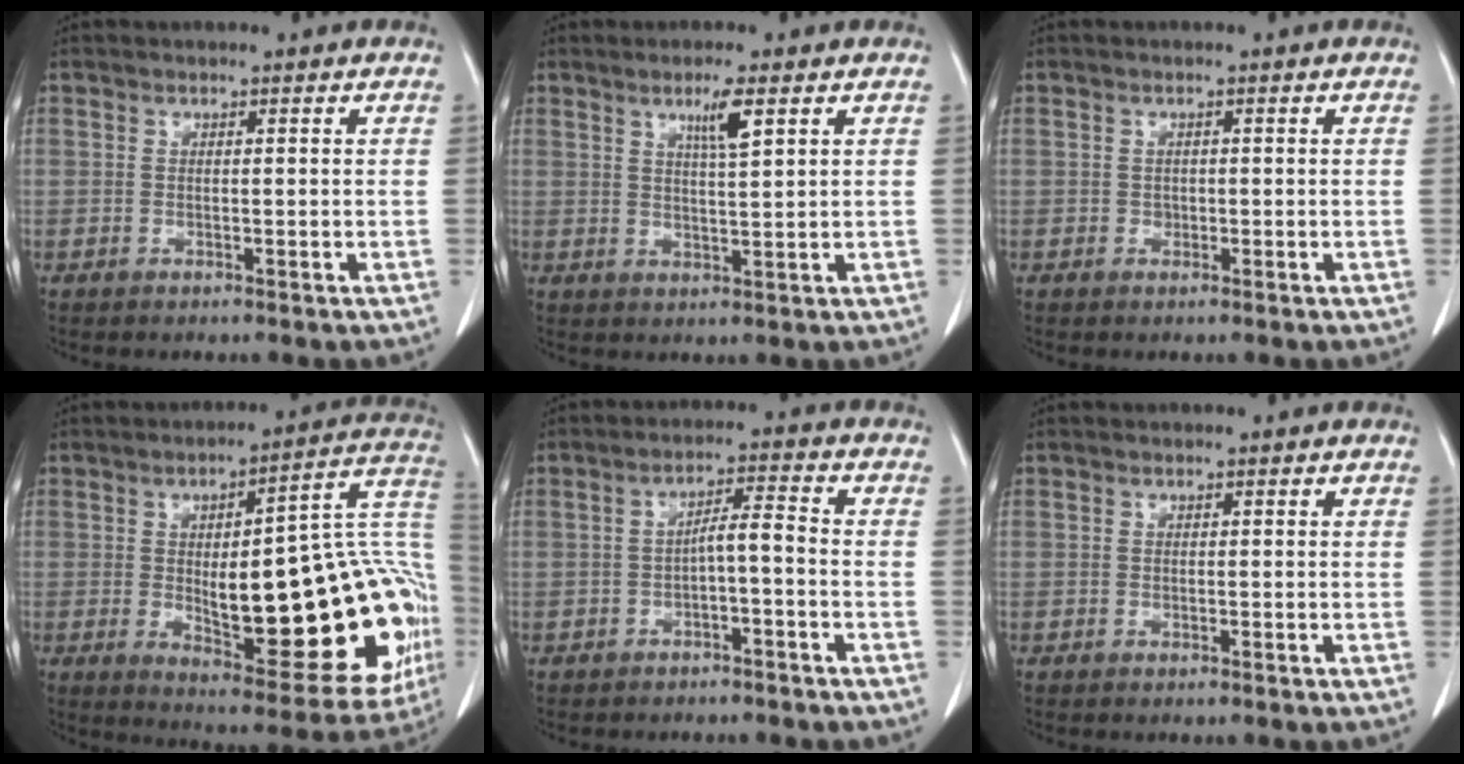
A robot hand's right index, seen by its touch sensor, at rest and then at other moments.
{"total": 4.1, "force": [2.1, 0.0, 3.5], "torque": [-0.062, -0.004, 0.037]}
{"total": 0.7, "force": [-0.1, 0.7, 0.2], "torque": [-0.001, 0.003, -0.002]}
{"total": 29.4, "force": [-3.4, 7.9, 28.1], "torque": [-0.285, 0.026, -0.028]}
{"total": 3.9, "force": [-1.3, 0.5, 3.6], "torque": [-0.058, 0.016, -0.019]}
{"total": 0.0}